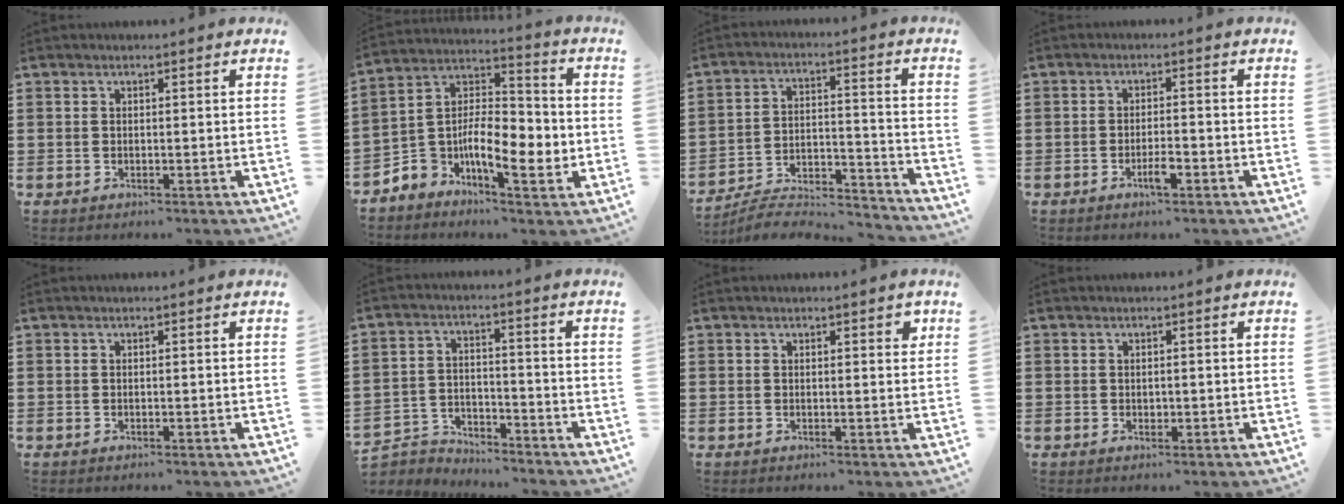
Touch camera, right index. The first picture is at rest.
{"total": 8.8, "force": [-2.7, 5.1, 6.6], "torque": [-0.135, -0.014, -0.050]}
{"total": 5.9, "force": [-5.7, 0.7, 1.4], "torque": [-0.026, -0.001, -0.115]}
{"total": 3.1, "force": [-1.6, 0.7, 2.6], "torque": [-0.051, 0.000, -0.030]}
{"total": 0.0}
{"total": 4.7, "force": [-4.7, 0.9, -0.1], "torque": [-0.016, 0.001, -0.102]}
{"total": 1.0, "force": [0.6, 0.5, 0.7], "torque": [0.003, -0.002, 0.005]}
{"total": 0.7, "force": [0.1, 0.6, 0.4], "torque": [-0.009, 0.004, 0.002]}